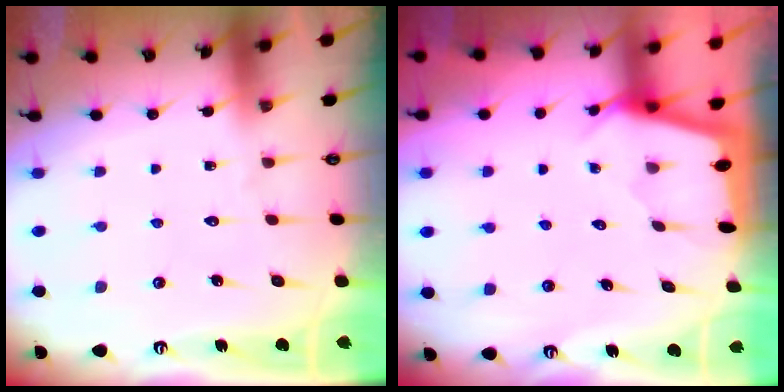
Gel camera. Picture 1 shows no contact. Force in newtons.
{"total": 2.1, "press": 2.0, "slide": 0.3}